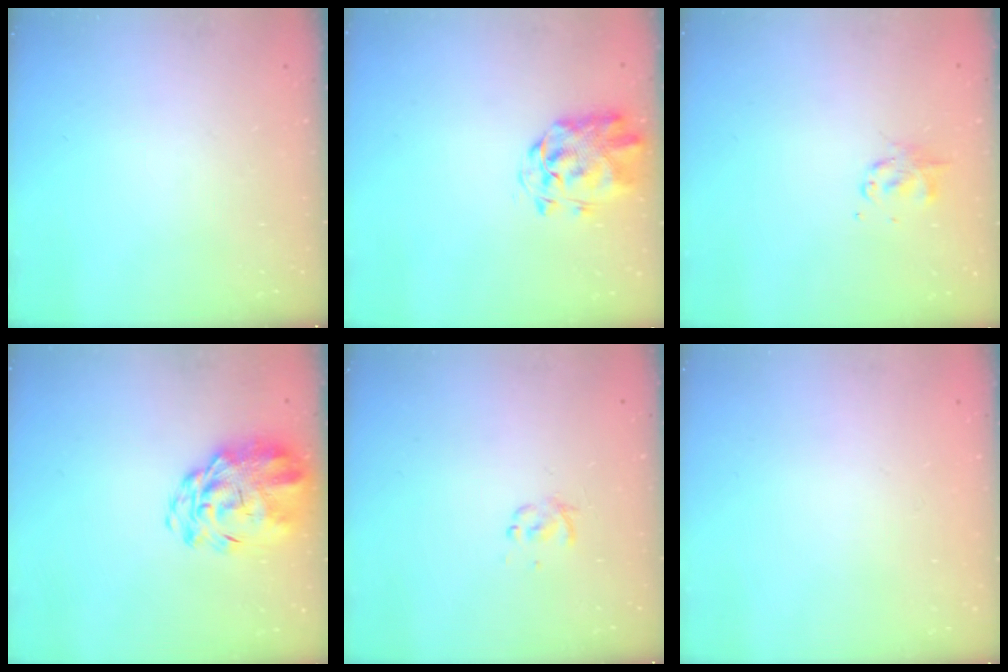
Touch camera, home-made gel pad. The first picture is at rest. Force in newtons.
{"total": 2.9, "press": 2.8, "slide": 0.8}
{"total": 2.5, "press": 2.5, "slide": 0.6}
{"total": 6.4, "press": 6.0, "slide": 2.5}
{"total": 0.9, "press": 0.9, "slide": 0.2}
{"total": 1.8, "press": 1.8, "slide": 0.2}